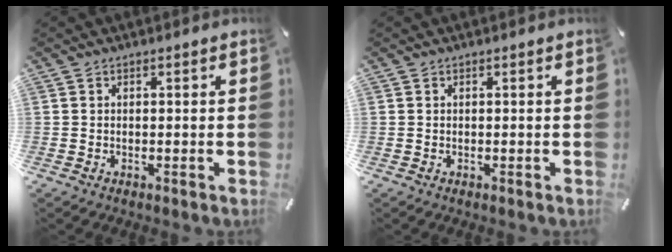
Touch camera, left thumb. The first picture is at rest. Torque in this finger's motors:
{"motor_torque": [-0.04, -0.01, 0.04, 0.06, 0.00]}